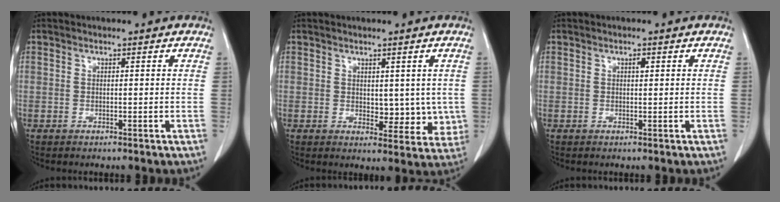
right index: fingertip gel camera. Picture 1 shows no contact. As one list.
[{"total": 5.7, "force": [0.5, 3.5, 4.5], "torque": [-0.036, -0.009, 0.015]}, {"total": 0.7, "force": [0.3, 0.3, 0.5], "torque": [-0.011, 0.000, 0.005]}]